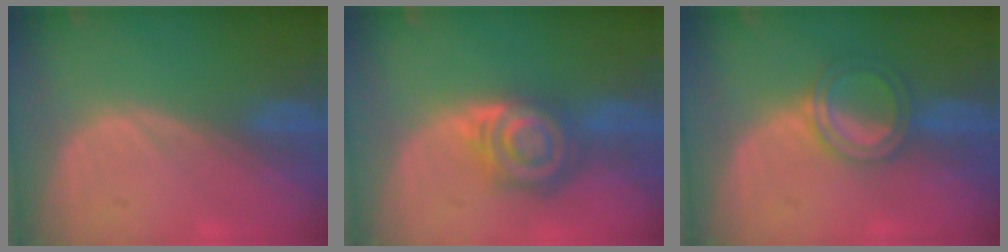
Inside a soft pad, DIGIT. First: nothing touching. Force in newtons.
{"total": 8.0, "press": 7.0, "slide": 3.8}
{"total": 5.1, "press": 4.7, "slide": 1.9}